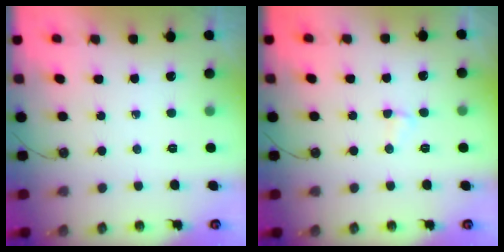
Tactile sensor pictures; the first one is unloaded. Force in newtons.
{"total": 2.5, "press": 2.5, "slide": 0.7}